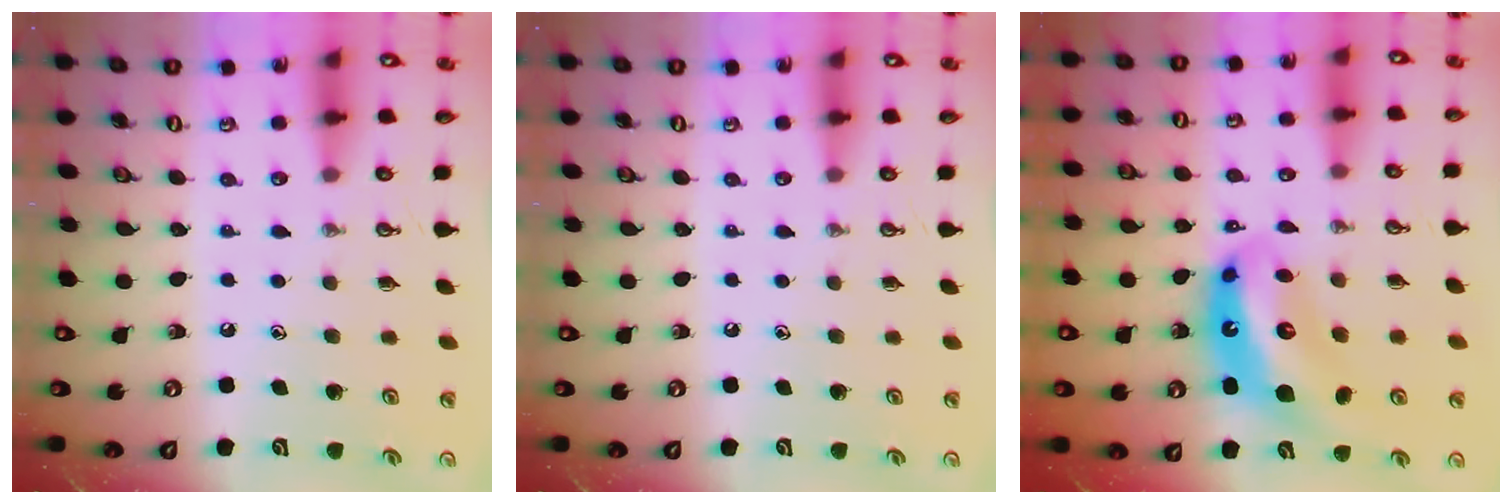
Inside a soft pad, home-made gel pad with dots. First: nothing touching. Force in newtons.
{"total": 0.0}
{"total": 13.8, "press": 13.7, "slide": 1.3}